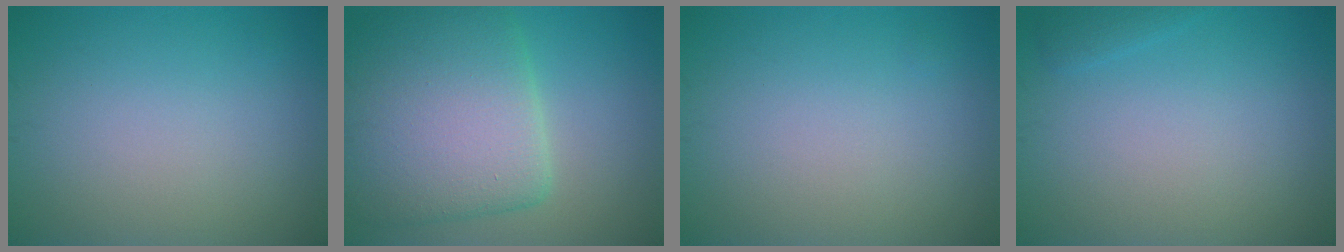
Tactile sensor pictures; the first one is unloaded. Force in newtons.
{"total": 9.7, "press": 9.7, "slide": 0.8}
{"total": 0.0}
{"total": 0.8, "press": 0.8, "slide": 0.1}